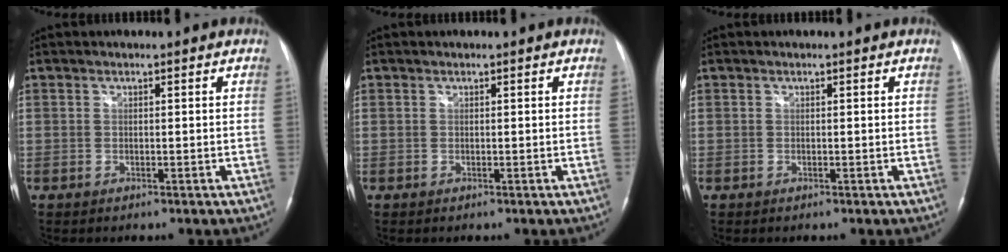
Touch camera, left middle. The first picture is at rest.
{"total": 0.0}
{"total": 0.0}